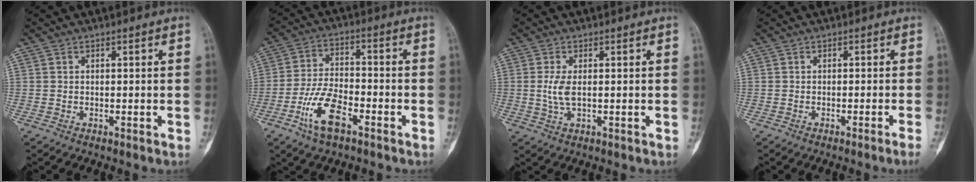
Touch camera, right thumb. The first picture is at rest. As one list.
[{"total": 10.3, "force": [-5.1, 4.6, 7.6], "torque": [-0.151, 0.025, -0.095]}, {"total": 3.8, "force": [0.2, 1.5, 3.4], "torque": [-0.083, -0.005, 0.008]}, {"total": 2.2, "force": [-1.5, -0.7, 1.4], "torque": [-0.028, 0.010, -0.016]}]